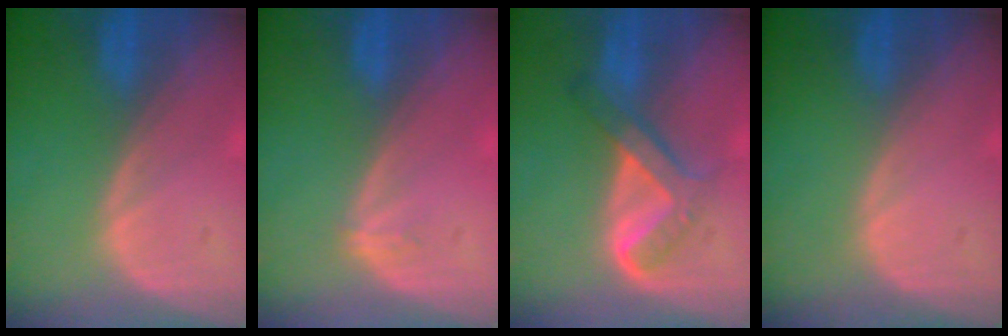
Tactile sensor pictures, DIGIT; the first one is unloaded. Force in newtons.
{"total": 0.9, "press": 0.6, "slide": 0.6}
{"total": 6.1, "press": 5.4, "slide": 2.8}
{"total": 0.0}